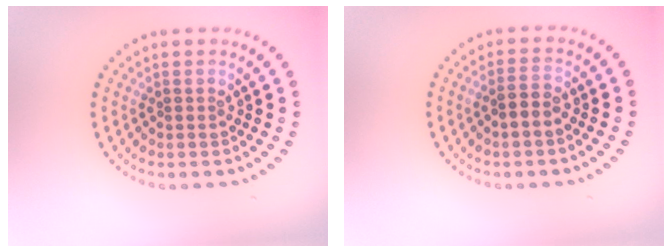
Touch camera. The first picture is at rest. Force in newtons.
{"total": 1.8, "press": 1.7, "slide": 0.7}